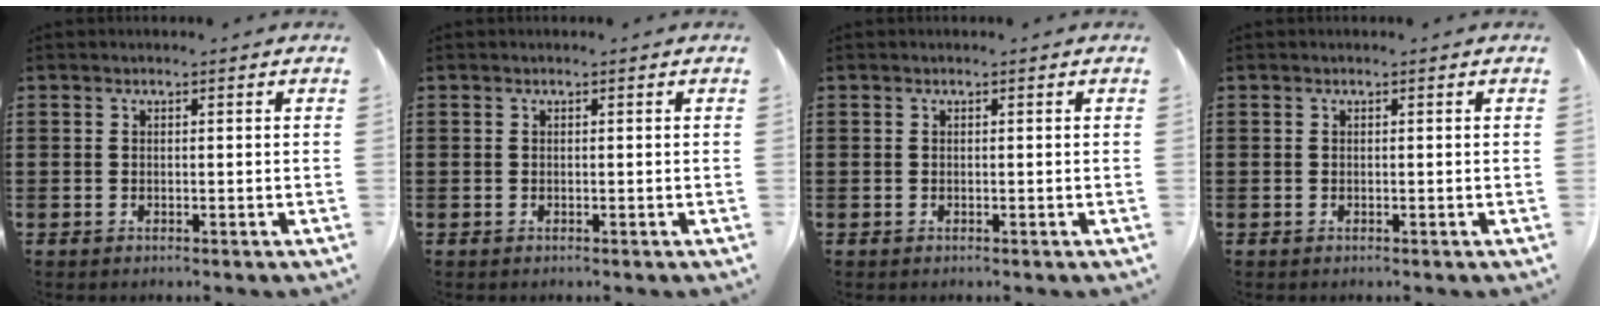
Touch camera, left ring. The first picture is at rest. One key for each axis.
{"total": 0.0}
{"total": 0.0}
{"total": 0.0}